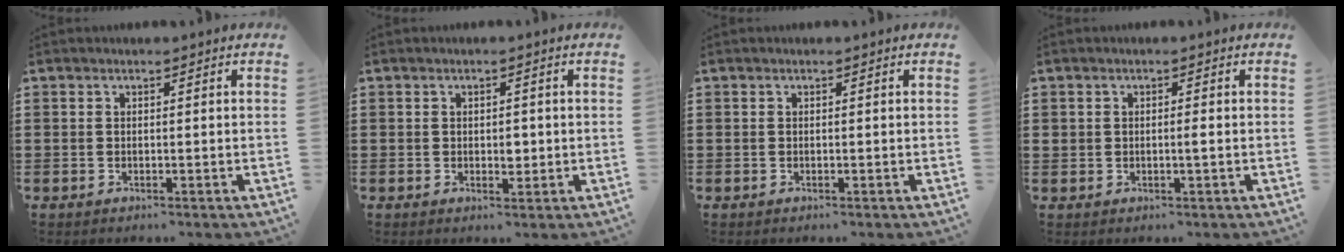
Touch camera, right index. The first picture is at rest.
{"total": 1.9, "force": [0.0, 1.1, 1.6], "torque": [-0.023, 0.000, -0.003]}
{"total": 0.0}
{"total": 1.1, "force": [-0.2, 0.2, 1.0], "torque": [-0.020, 0.000, -0.004]}